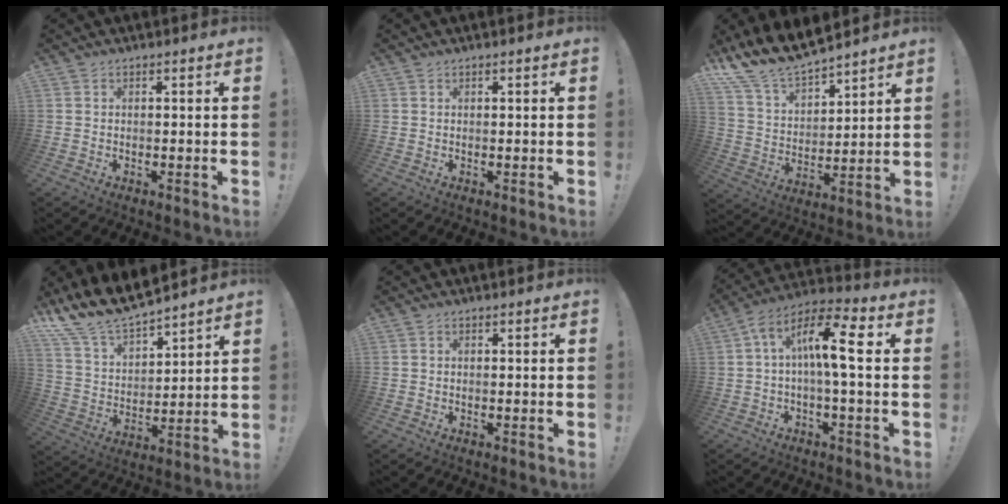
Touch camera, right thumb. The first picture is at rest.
{"total": 0.0}
{"total": 13.9, "force": [12.8, 3.7, 3.9], "torque": [-0.105, -0.105, 0.237]}
{"total": 13.9, "force": [12.8, 3.6, 4.0], "torque": [-0.106, -0.104, 0.237]}
{"total": 0.0}
{"total": 14.2, "force": [1.8, 4.0, 13.5], "torque": [-0.253, 0.008, 0.019]}